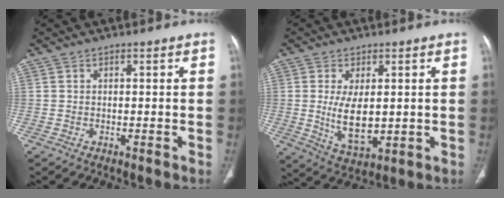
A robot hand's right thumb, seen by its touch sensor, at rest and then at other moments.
{"total": 9.6, "force": [0.3, 5.0, 8.2], "torque": [-0.136, -0.020, 0.021]}